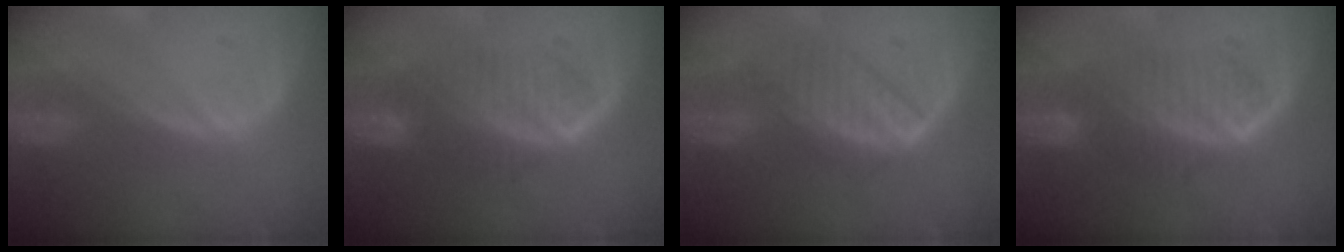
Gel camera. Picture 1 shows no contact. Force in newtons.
{"total": 6.9, "press": 6.5, "slide": 2.3}
{"total": 6.7, "press": 6.3, "slide": 2.3}
{"total": 6.6, "press": 6.4, "slide": 1.7}